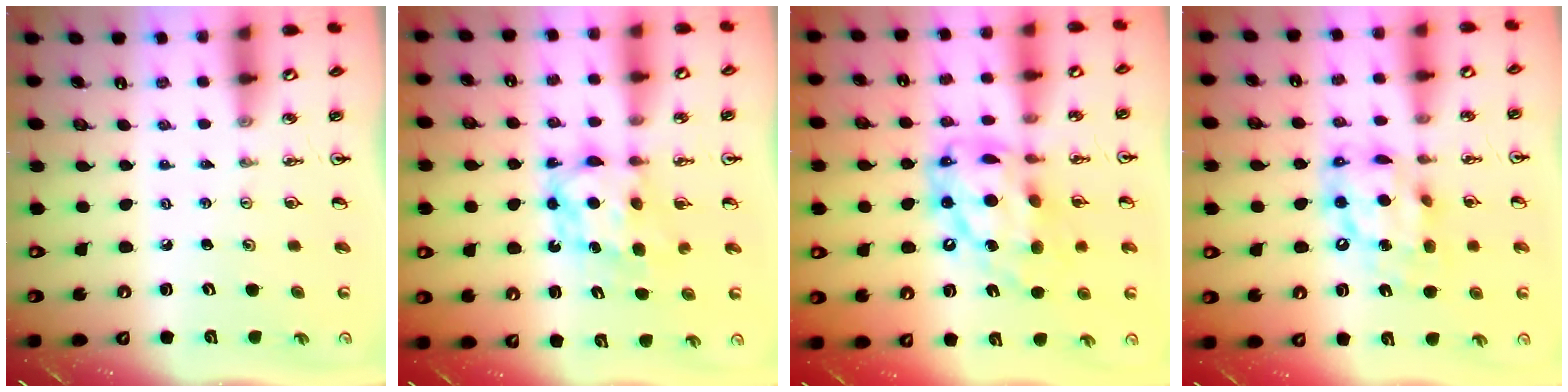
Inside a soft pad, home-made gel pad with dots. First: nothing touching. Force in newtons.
{"total": 6.1, "press": 6.0, "slide": 0.4}
{"total": 18.3, "press": 18.2, "slide": 1.6}
{"total": 13.0, "press": 13.0, "slide": 1.4}